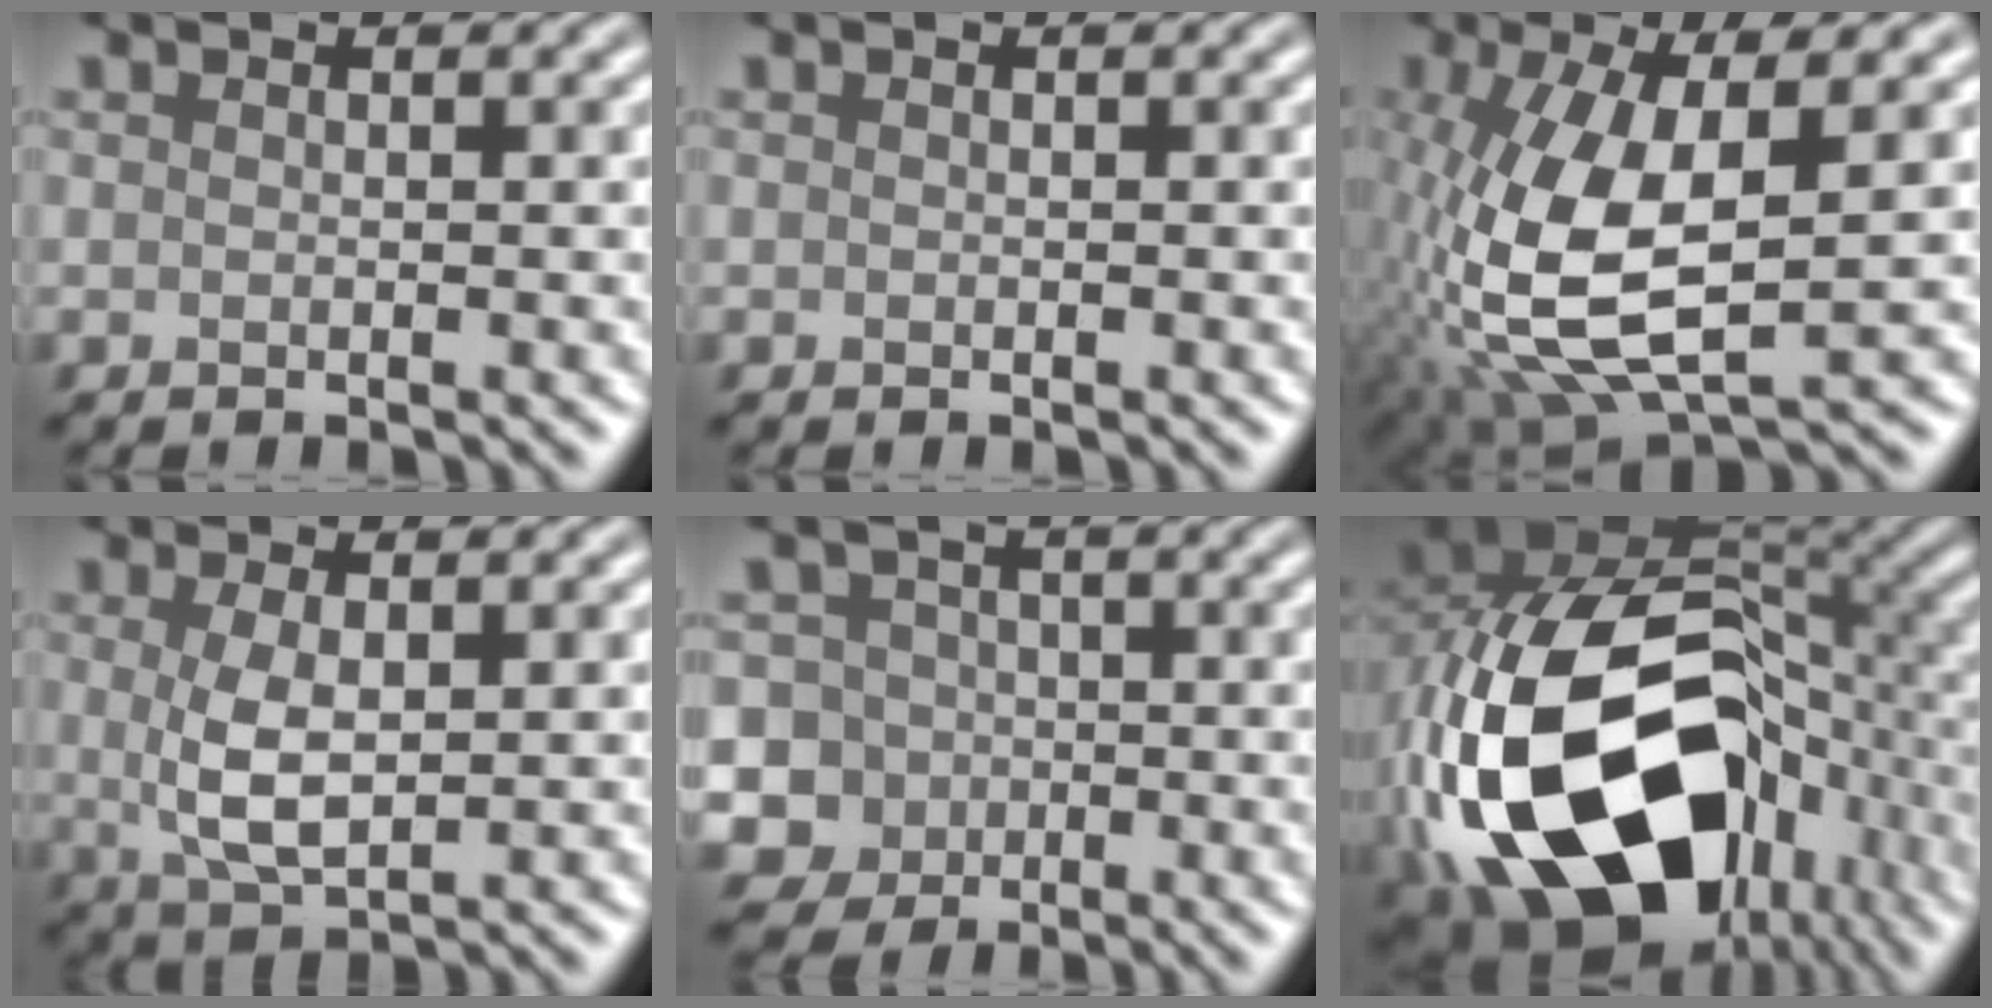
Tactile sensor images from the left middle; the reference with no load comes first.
{"total": 0.0}
{"total": 10.4, "force": [-1.1, 4.5, 9.3], "torque": [-0.221, -0.009, -0.020]}
{"total": 3.8, "force": [0.2, 1.7, 3.4], "torque": [-0.084, -0.003, 0.010]}
{"total": 8.0, "force": [-1.9, 7.6, 1.8], "torque": [-0.036, 0.015, -0.071]}
{"total": 21.5, "force": [-6.4, 13.4, 15.6], "torque": [-0.346, -0.035, -0.089]}